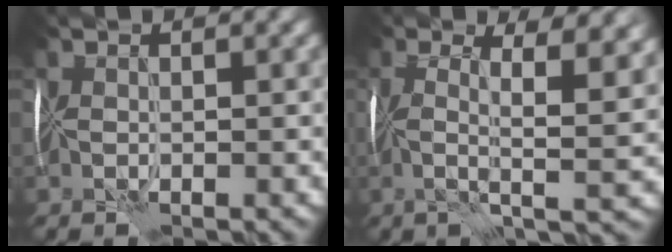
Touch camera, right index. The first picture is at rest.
{"total": 8.5, "force": [1.6, 2.1, 8.1], "torque": [-0.111, 0.000, 0.022]}